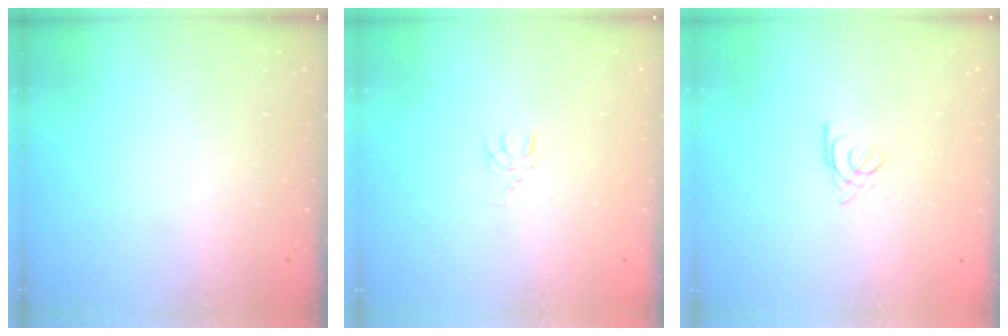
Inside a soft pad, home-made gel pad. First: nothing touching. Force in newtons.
{"total": 3.7, "press": 3.7, "slide": 0.4}
{"total": 2.0, "press": 2.0, "slide": 0.4}